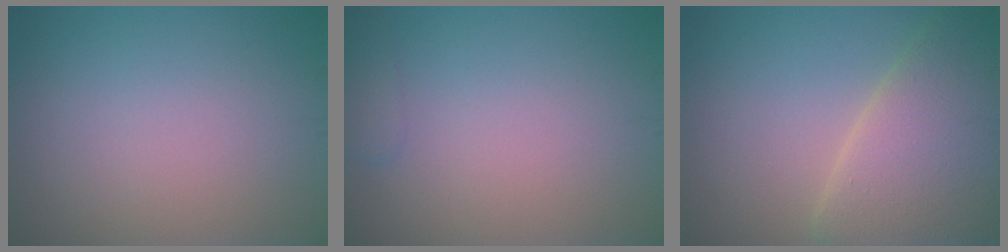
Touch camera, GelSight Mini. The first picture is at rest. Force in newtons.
{"total": 1.1, "press": 1.1, "slide": 0.1}
{"total": 7.6, "press": 7.6, "slide": 0.4}